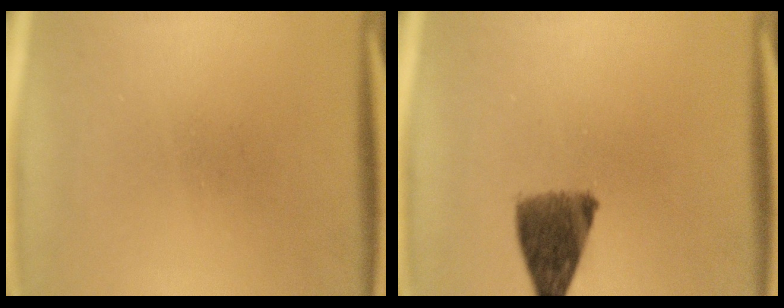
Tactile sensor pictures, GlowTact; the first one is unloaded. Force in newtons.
{"total": 8.1}